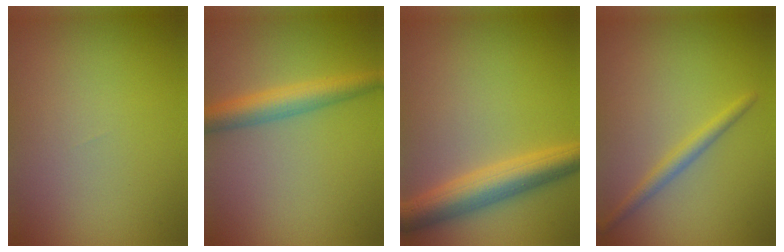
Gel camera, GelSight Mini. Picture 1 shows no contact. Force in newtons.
{"total": 3.9, "press": 3.9, "slide": 0.0}
{"total": 5.5, "press": 5.5, "slide": 0.1}
{"total": 1.8, "press": 1.8, "slide": 0.0}